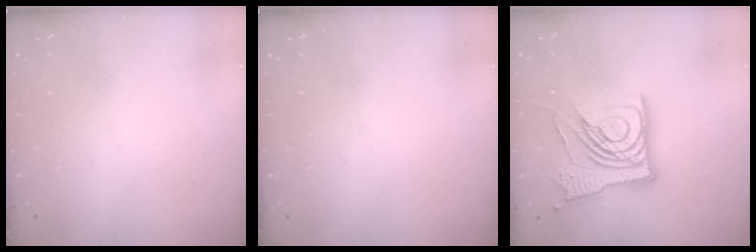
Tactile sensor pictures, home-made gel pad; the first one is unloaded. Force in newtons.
{"total": 0.0}
{"total": 17.1, "press": 16.9, "slide": 2.3}